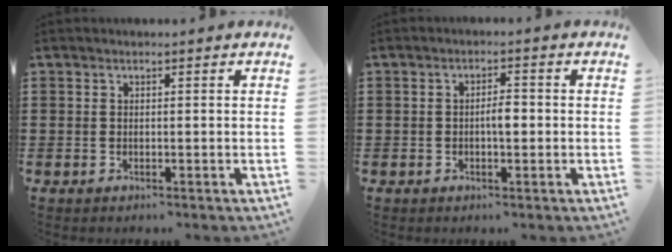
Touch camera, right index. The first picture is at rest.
{"total": 2.5, "force": [-0.3, 0.9, 2.3], "torque": [-0.043, 0.003, -0.007]}